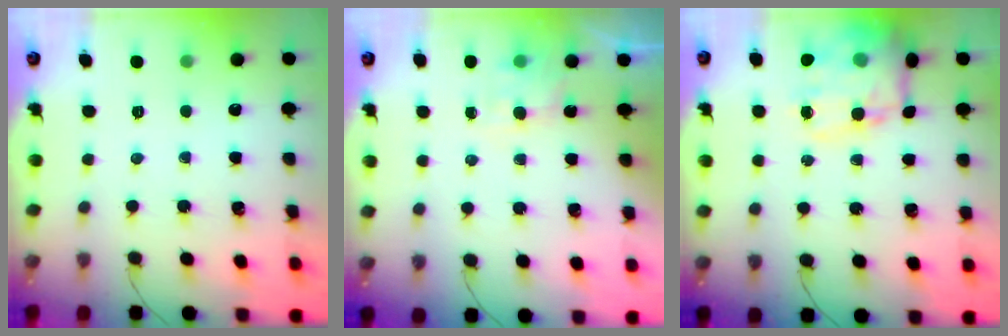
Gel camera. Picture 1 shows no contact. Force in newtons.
{"total": 2.2, "press": 2.0, "slide": 0.9}
{"total": 16.6, "press": 16.3, "slide": 3.4}